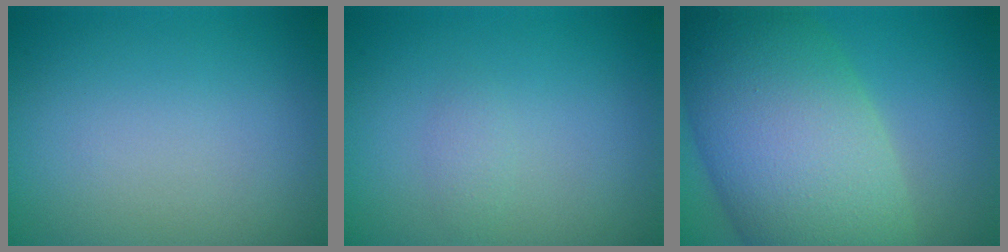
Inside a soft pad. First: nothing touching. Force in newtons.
{"total": 0.8, "press": 0.8, "slide": 0.0}
{"total": 13.4, "press": 13.4, "slide": 0.4}